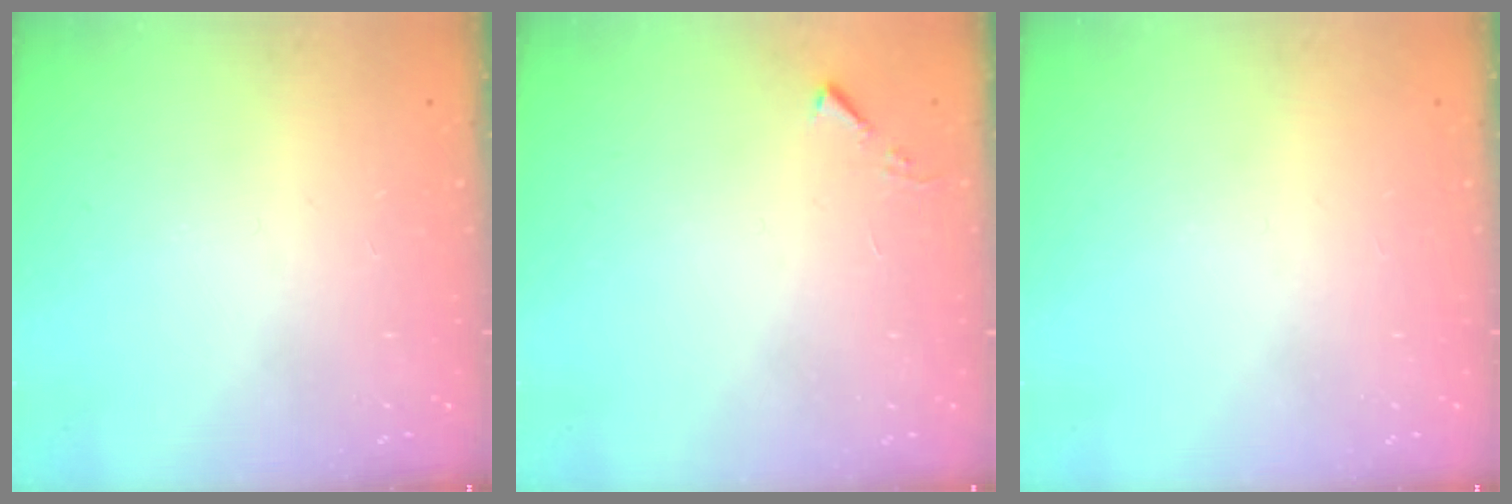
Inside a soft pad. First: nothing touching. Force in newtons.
{"total": 4.0, "press": 3.9, "slide": 0.5}
{"total": 0.0}